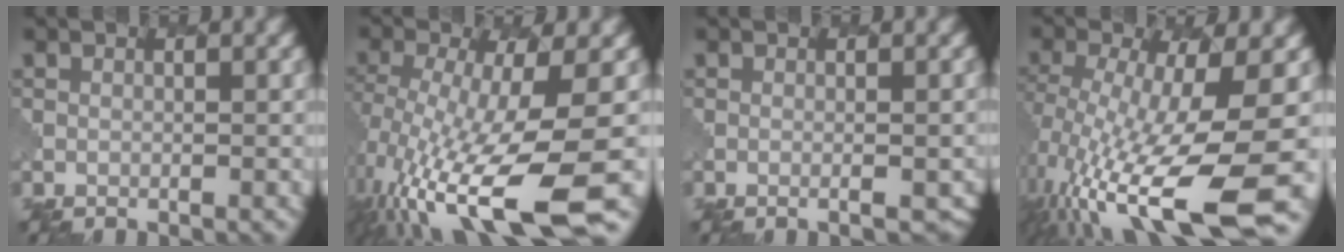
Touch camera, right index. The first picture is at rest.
{"total": 12.8, "force": [-4.4, 3.4, 11.5], "torque": [-0.229, -0.029, -0.059]}
{"total": 2.6, "force": [-0.9, 1.0, 2.2], "torque": [-0.010, 0.010, -0.008]}
{"total": 14.4, "force": [-4.4, 4.3, 13.0], "torque": [-0.241, -0.025, -0.063]}